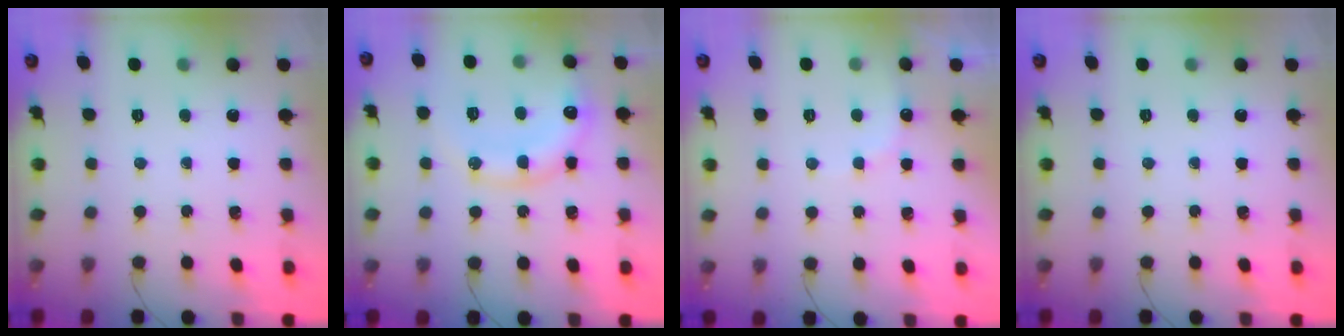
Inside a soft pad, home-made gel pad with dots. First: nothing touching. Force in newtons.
{"total": 14.6, "press": 14.4, "slide": 2.2}
{"total": 7.6, "press": 7.5, "slide": 1.1}
{"total": 0.0}